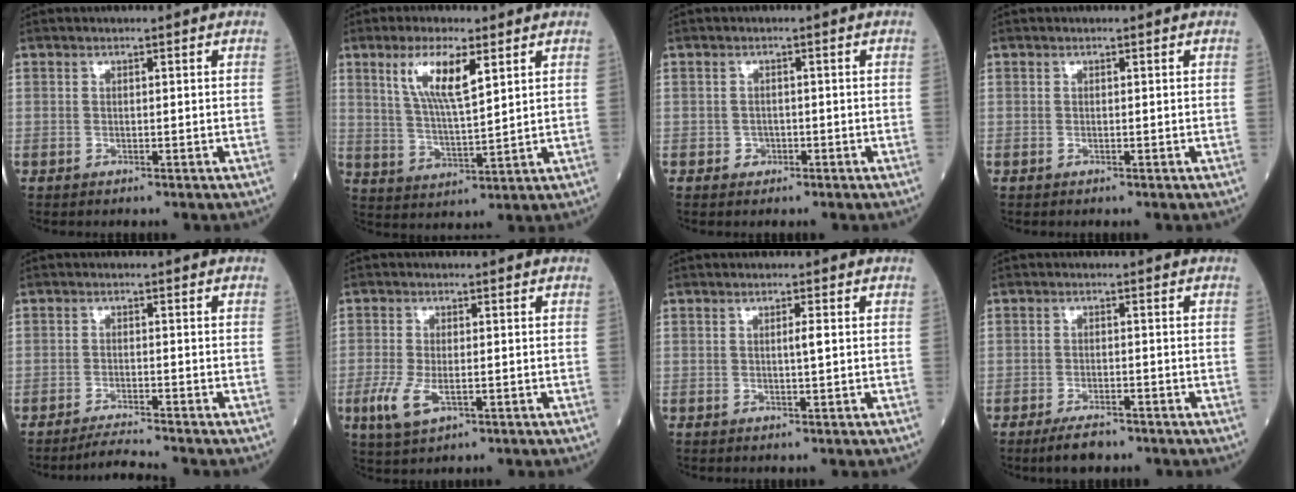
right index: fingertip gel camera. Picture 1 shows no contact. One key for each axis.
{"total": 8.2, "fx": 3.9, "fy": 1.5, "fz": 7.1, "tx": -0.140, "ty": -0.002, "tz": 0.077}
{"total": 1.3, "fx": -0.5, "fy": 1.2, "fz": 0.2, "tx": 0.001, "ty": 0.006, "tz": -0.005}
{"total": 0.0}
{"total": 3.4, "fx": -3.1, "fy": -1.3, "fz": 0.4, "tx": -0.015, "ty": -0.020, "tz": -0.057}
{"total": 5.4, "fx": -1.7, "fy": 2.3, "fz": 4.5, "tx": -0.102, "ty": -0.011, "tz": -0.028}
{"total": 1.2, "fx": 0.1, "fy": -0.1, "fz": 1.2, "tx": -0.022, "ty": 0.000, "tz": 0.001}
{"total": 3.8, "fx": -2.9, "fy": 1.1, "fz": 2.3, "tx": -0.045, "ty": -0.004, "tz": -0.048}